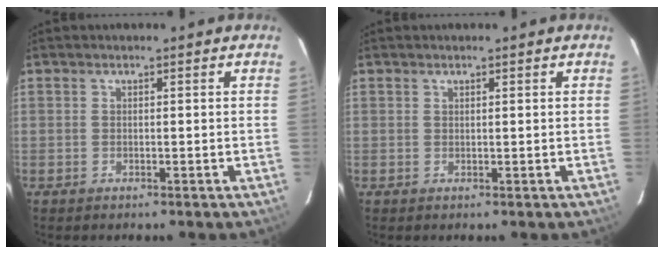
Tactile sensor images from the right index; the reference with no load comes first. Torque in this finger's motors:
{"motor_torque": [0.10, -0.02, -0.07, -0.01]}